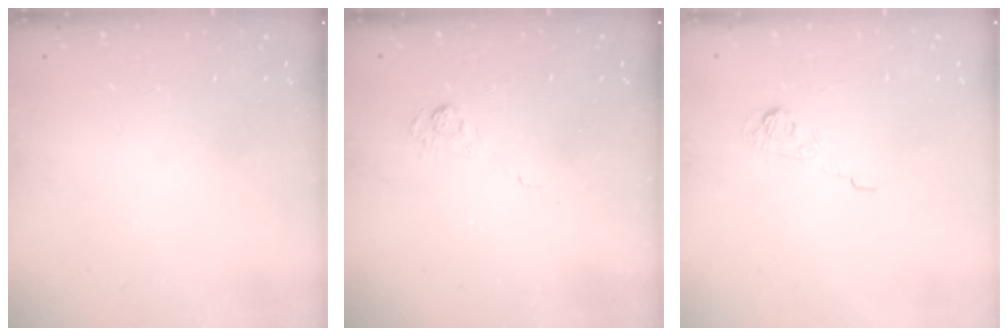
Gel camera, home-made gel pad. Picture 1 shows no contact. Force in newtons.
{"total": 3.8, "press": 3.5, "slide": 1.6}
{"total": 3.3, "press": 2.9, "slide": 1.6}